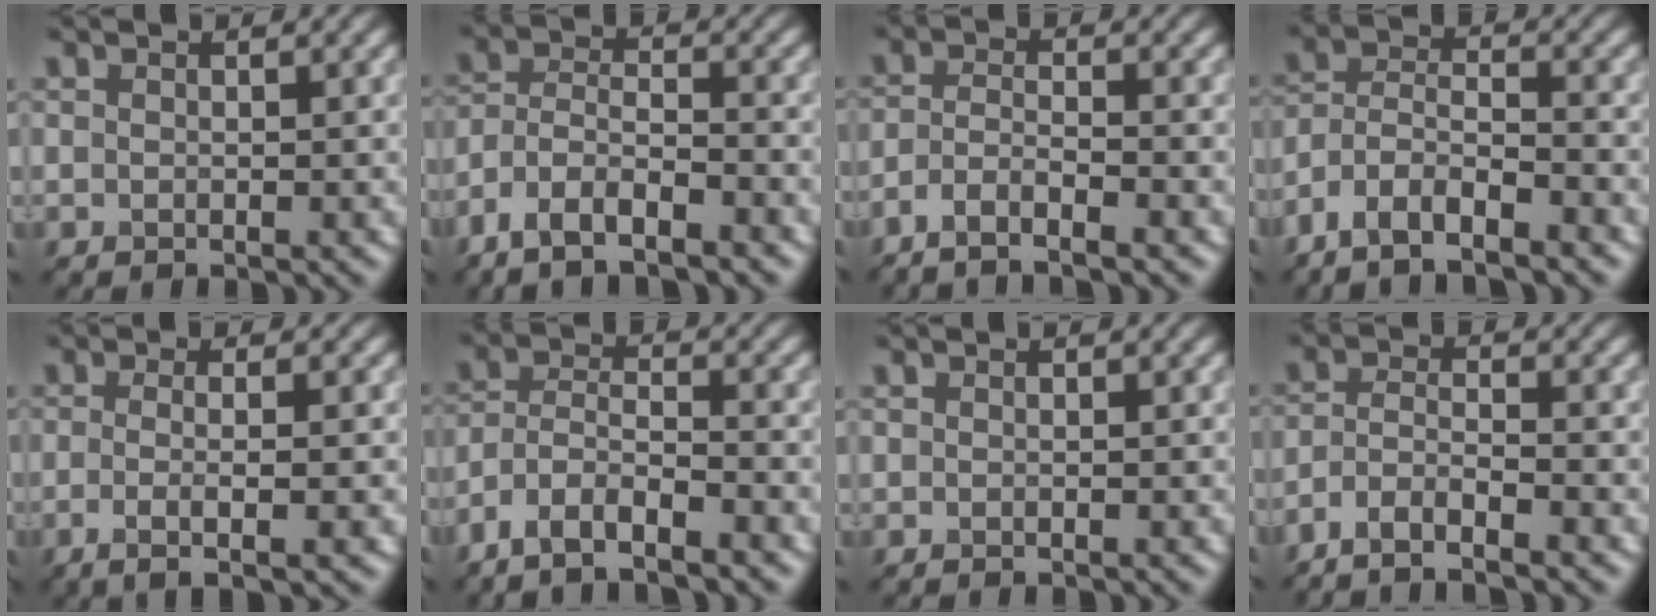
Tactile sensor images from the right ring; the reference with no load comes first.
{"total": 5.6, "force": [-4.1, 1.8, 3.3], "torque": [-0.063, -0.001, -0.083]}
{"total": 3.1, "force": [-2.3, 0.5, 1.9], "torque": [-0.037, 0.001, -0.055]}
{"total": 6.1, "force": [-4.6, 2.0, 3.5], "torque": [-0.064, -0.001, -0.092]}
{"total": 4.2, "force": [-0.7, 1.4, 3.9], "torque": [-0.056, -0.010, -0.013]}
{"total": 5.4, "force": [-4.1, 1.6, 3.2], "torque": [-0.060, -0.001, -0.082]}
{"total": 0.0}
{"total": 4.2, "force": [-3.3, 0.8, 2.5], "torque": [-0.048, -0.001, -0.069]}